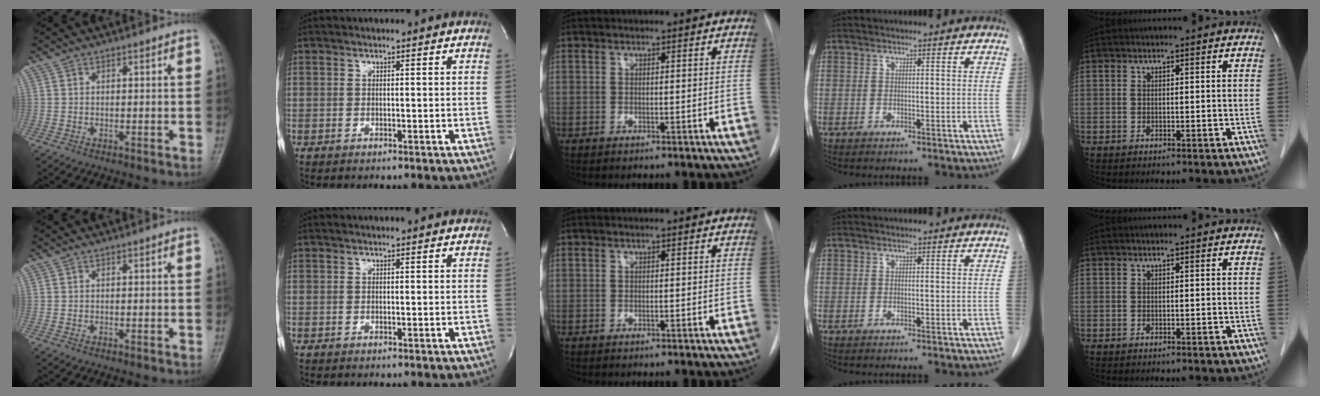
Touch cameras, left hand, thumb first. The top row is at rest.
{}